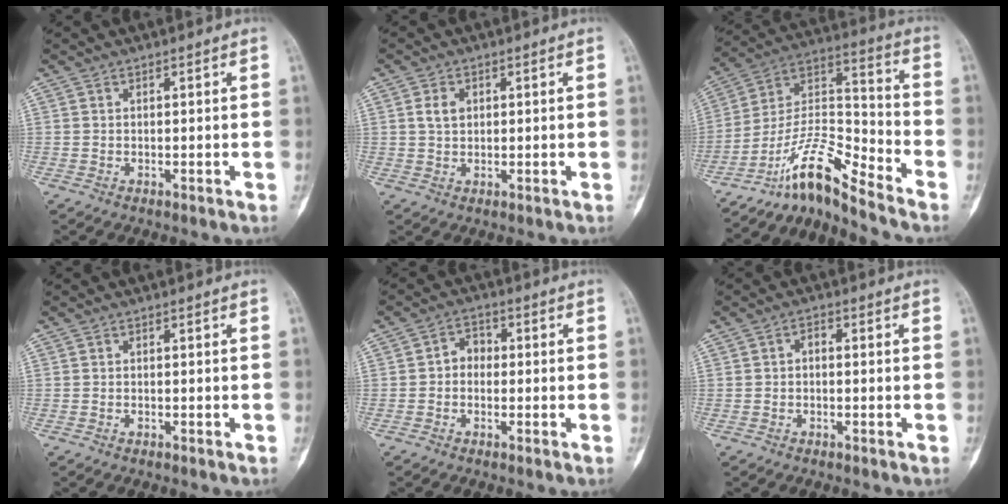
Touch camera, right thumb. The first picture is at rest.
{"total": 3.0, "force": [0.8, 2.1, 1.9], "torque": [-0.030, 0.002, 0.015]}
{"total": 11.9, "force": [-10.4, 1.1, 5.6], "torque": [-0.115, 0.107, -0.198]}
{"total": 0.0}
{"total": 3.5, "force": [-0.5, 2.8, 2.0], "torque": [-0.014, 0.016, -0.021]}
{"total": 1.5, "force": [-0.3, 1.0, 1.1], "torque": [-0.013, 0.010, -0.011]}